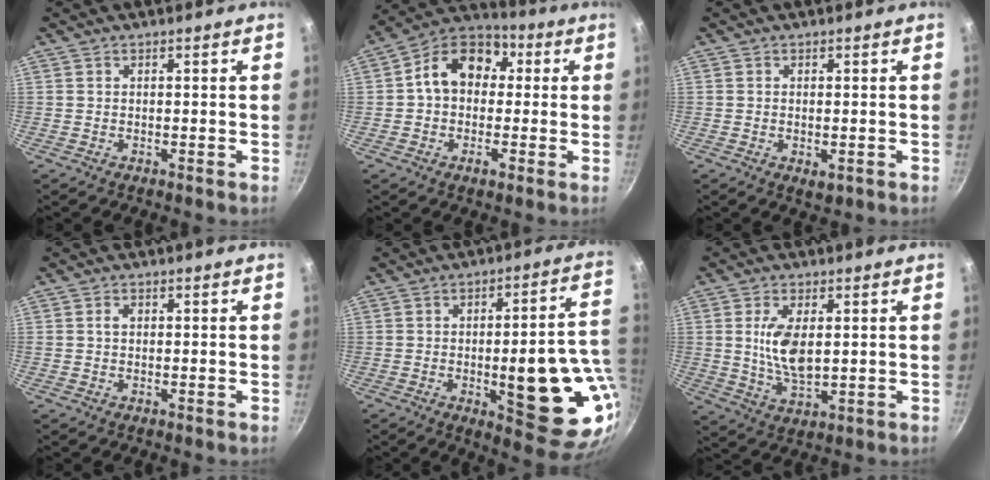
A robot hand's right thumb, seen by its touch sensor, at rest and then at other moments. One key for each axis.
{"total": 13.7, "fx": 1.7, "fy": 10.4, "fz": 8.7, "tx": -0.112, "ty": 0.030, "tz": 0.009}
{"total": 2.3, "fx": -0.5, "fy": 1.1, "fz": 1.9, "tx": -0.029, "ty": -0.008, "tz": -0.006}
{"total": 1.4, "fx": 0.2, "fy": 1.0, "fz": 1.0, "tx": -0.016, "ty": 0.005, "tz": 0.003}
{"total": 21.7, "fx": -3.0, "fy": 6.9, "fz": 20.4, "tx": -0.225, "ty": 0.002, "tz": -0.033}
{"total": 8.9, "fx": 1.4, "fy": 4.4, "fz": 7.6, "tx": -0.141, "ty": -0.014, "tz": 0.033}